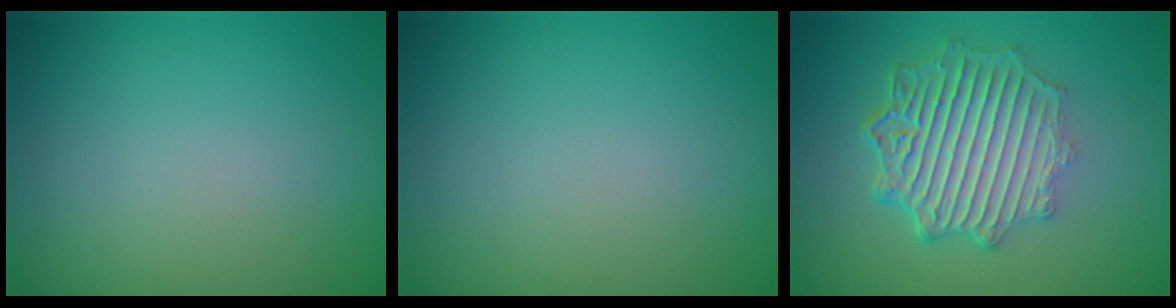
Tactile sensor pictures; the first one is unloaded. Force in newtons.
{"total": 0.0}
{"total": 7.2, "press": 5.2, "slide": 4.9}